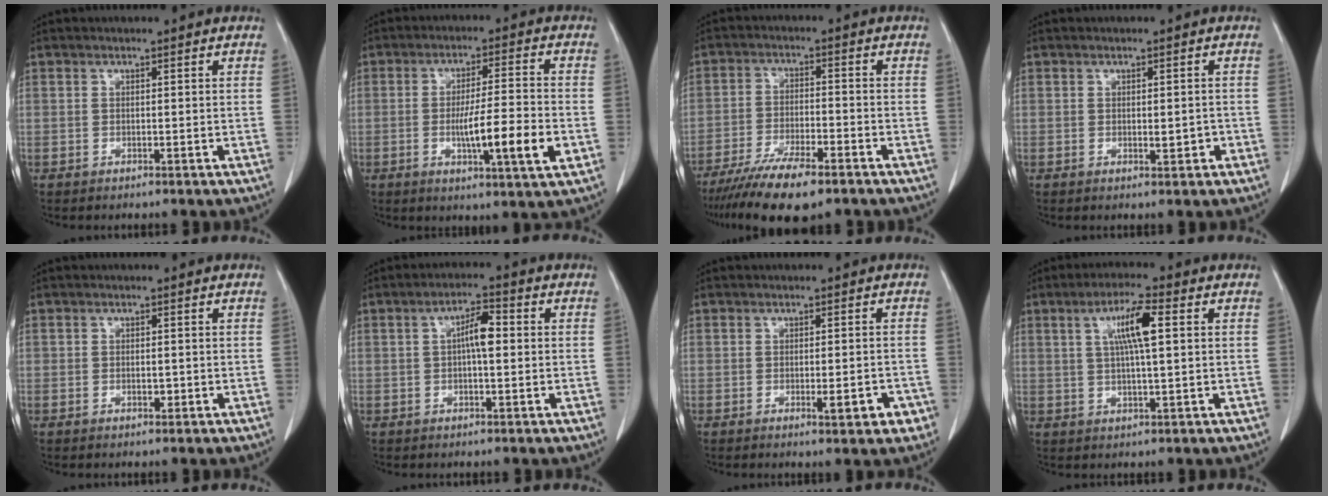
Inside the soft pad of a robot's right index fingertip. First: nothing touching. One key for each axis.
{"total": 10.7, "fx": -2.6, "fy": 0.3, "fz": 10.4, "tx": -0.170, "ty": -0.012, "tz": -0.045}
{"total": 11.5, "fx": -8.5, "fy": 2.1, "fz": 7.5, "tx": -0.127, "ty": -0.025, "tz": -0.141}
{"total": 1.9, "fx": -0.6, "fy": 0.8, "fz": 1.6, "tx": -0.022, "ty": -0.001, "tz": -0.004}
{"total": 1.2, "fx": -0.4, "fy": 0.6, "fz": 0.9, "tx": -0.015, "ty": 0.000, "tz": -0.004}
{"total": 4.6, "fx": 0.4, "fy": 1.2, "fz": 4.4, "tx": -0.077, "ty": 0.013, "tz": 0.003}
{"total": 4.2, "fx": -1.9, "fy": 1.0, "fz": 3.6, "tx": -0.045, "ty": -0.002, "tz": -0.020}
{"total": 7.0, "fx": 1.9, "fy": 0.6, "fz": 6.7, "tx": -0.122, "ty": 0.008, "tz": 0.033}